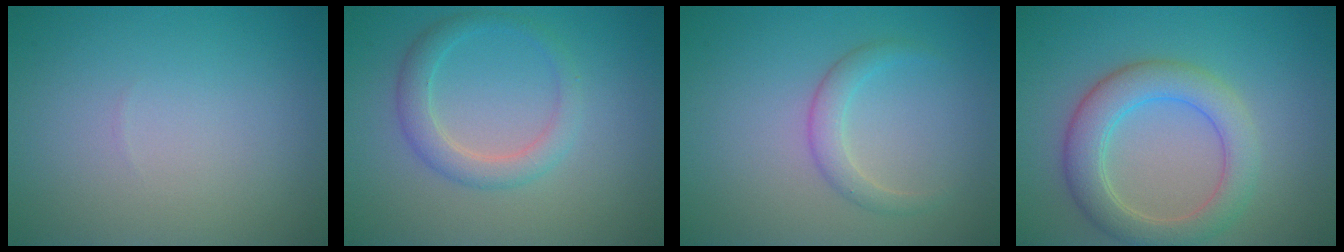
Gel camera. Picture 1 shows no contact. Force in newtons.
{"total": 2.7, "press": 2.7, "slide": 0.1}
{"total": 1.9, "press": 1.9, "slide": 0.1}
{"total": 5.0, "press": 5.0, "slide": 0.2}